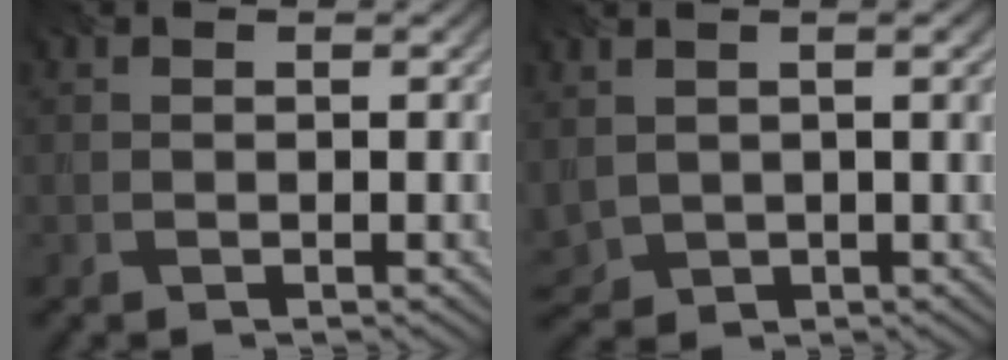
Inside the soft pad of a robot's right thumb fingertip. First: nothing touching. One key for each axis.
{"total": 4.6, "fx": 1.3, "fy": 2.8, "fz": 3.4, "tx": -0.089, "ty": -0.007, "tz": 0.029}